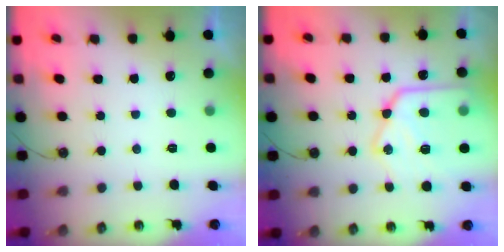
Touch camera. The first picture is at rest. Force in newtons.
{"total": 19.9, "press": 19.8, "slide": 2.0}